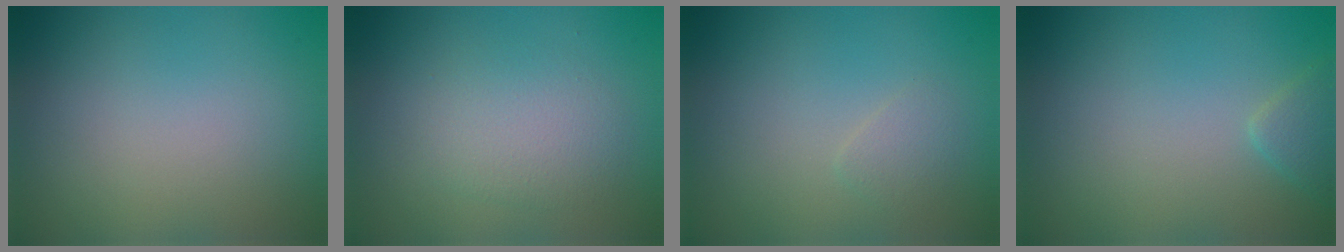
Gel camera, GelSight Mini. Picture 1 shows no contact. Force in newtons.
{"total": 2.9, "press": 2.9, "slide": 0.1}
{"total": 1.0, "press": 1.0, "slide": 0.0}
{"total": 1.5, "press": 1.5, "slide": 0.2}